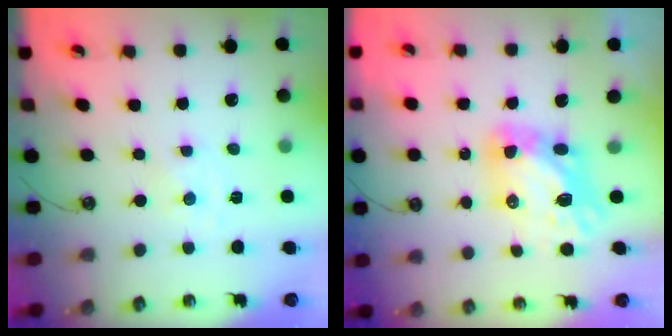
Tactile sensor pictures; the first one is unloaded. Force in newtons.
{"total": 12.0, "press": 11.9, "slide": 1.3}